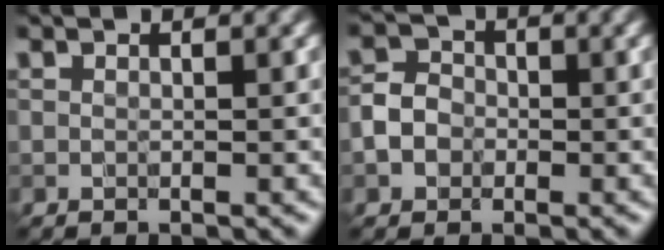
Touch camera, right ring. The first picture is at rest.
{"total": 2.5, "force": [-0.8, 2.2, 0.9], "torque": [-0.004, 0.002, -0.019]}